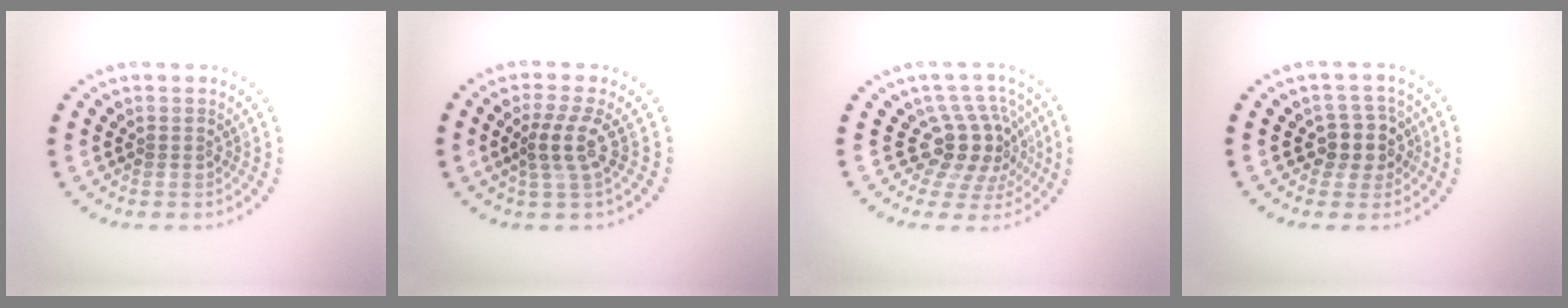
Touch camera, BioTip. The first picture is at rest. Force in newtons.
{"total": 2.8, "press": 2.1, "slide": 1.9}
{"total": 4.6, "press": 3.5, "slide": 3.0}
{"total": 2.9, "press": 2.5, "slide": 1.4}